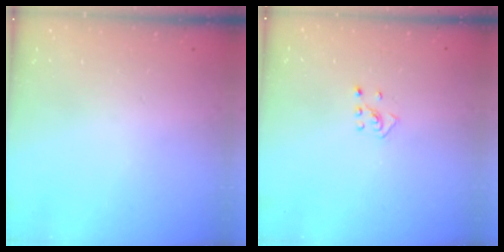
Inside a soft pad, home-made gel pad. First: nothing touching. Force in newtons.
{"total": 2.7, "press": 2.6, "slide": 0.9}